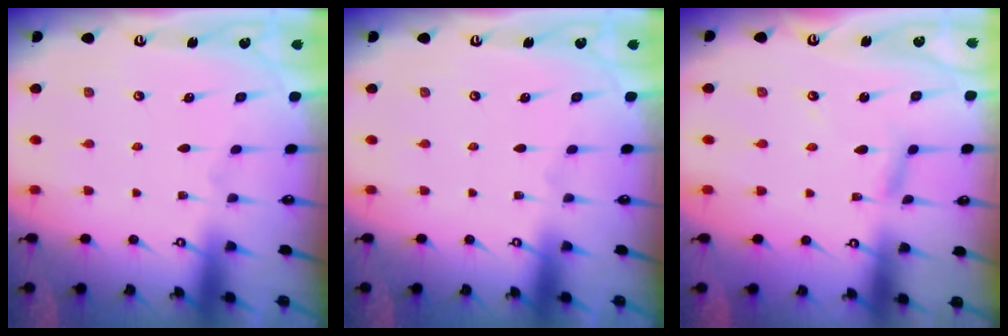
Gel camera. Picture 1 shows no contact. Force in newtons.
{"total": 0.0}
{"total": 2.7, "press": 2.7, "slide": 0.2}